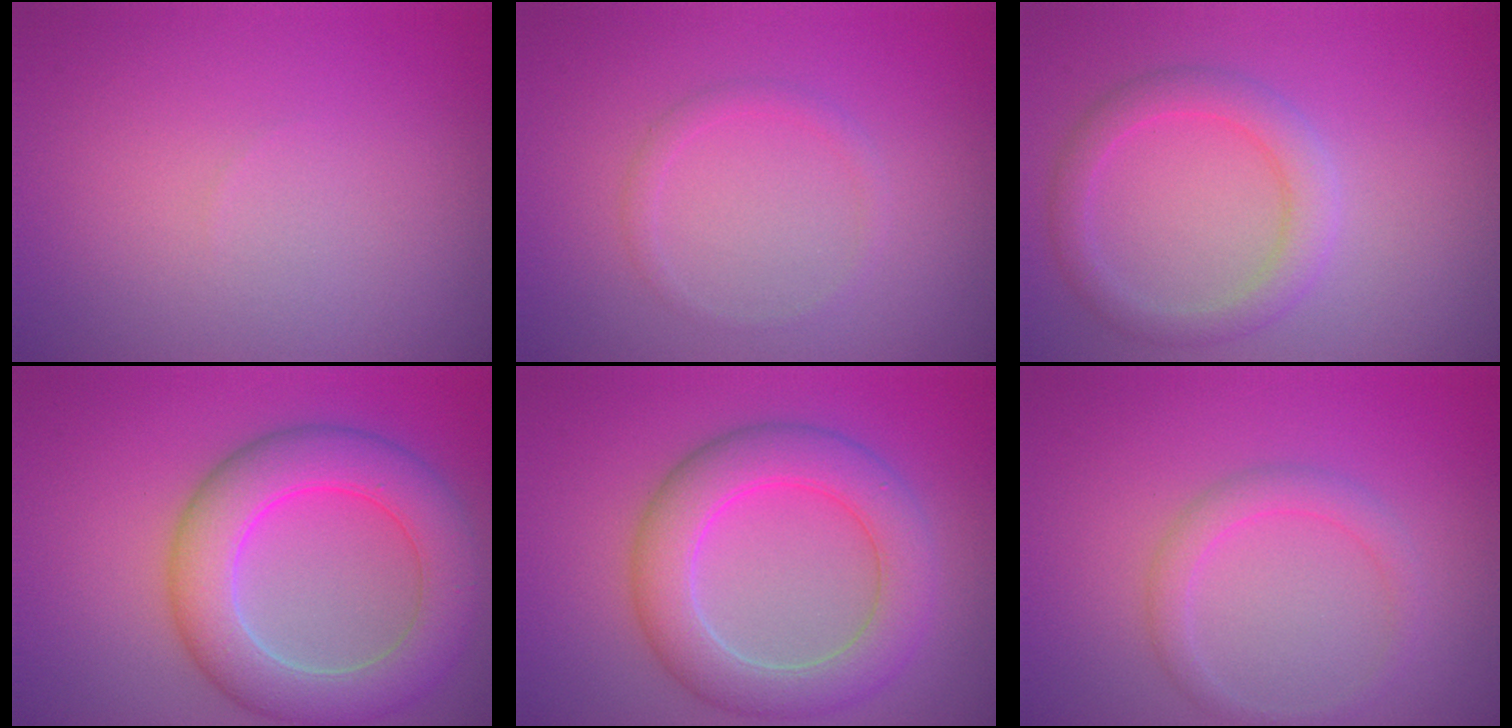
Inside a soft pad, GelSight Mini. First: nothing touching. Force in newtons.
{"total": 1.1, "press": 1.1, "slide": 0.1}
{"total": 3.0, "press": 3.0, "slide": 0.2}
{"total": 7.4, "press": 7.4, "slide": 0.1}
{"total": 6.3, "press": 6.3, "slide": 0.5}
{"total": 2.0, "press": 2.0, "slide": 0.1}